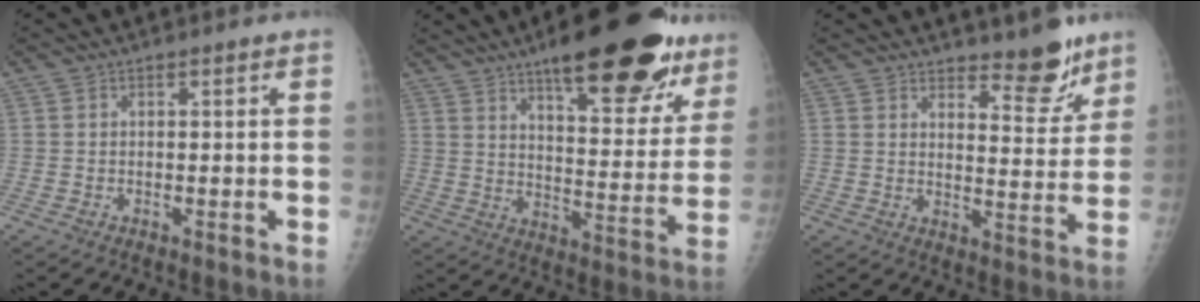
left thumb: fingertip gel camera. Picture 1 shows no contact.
{"total": 26.0, "force": [16.8, 8.4, 18.0], "torque": [-0.211, -0.061, 0.239]}
{"total": 8.2, "force": [6.5, 2.8, 4.1], "torque": [-0.027, -0.055, 0.099]}